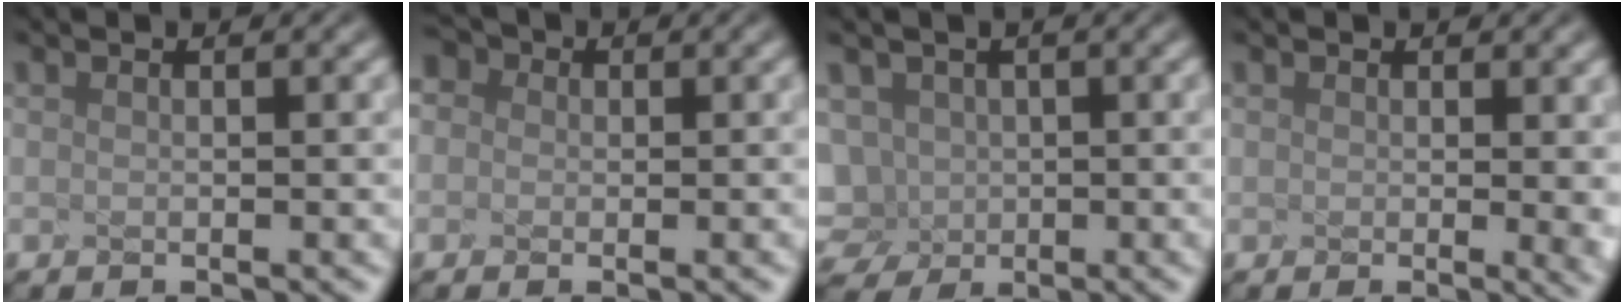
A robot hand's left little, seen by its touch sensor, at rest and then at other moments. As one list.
[{"total": 1.5, "force": [0.3, 1.4, 0.4], "torque": [-0.020, 0.012, 0.011]}, {"total": 3.7, "force": [-1.3, 3.2, 1.5], "torque": [-0.080, -0.005, 0.027]}, {"total": 2.4, "force": [0.7, 0.5, 2.3], "torque": [-0.031, 0.005, 0.026]}]